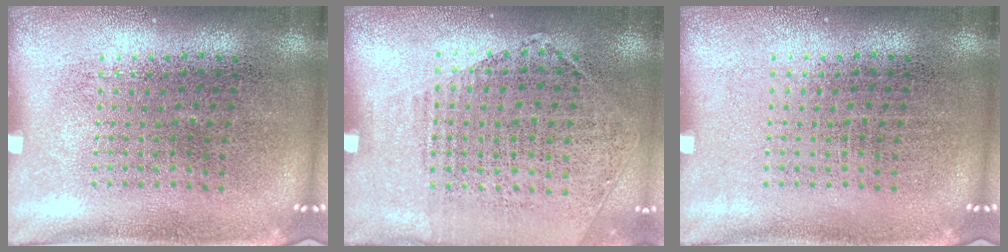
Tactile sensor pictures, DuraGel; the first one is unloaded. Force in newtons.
{"total": 1.2, "press": 1.0, "slide": 0.7}
{"total": 0.0}